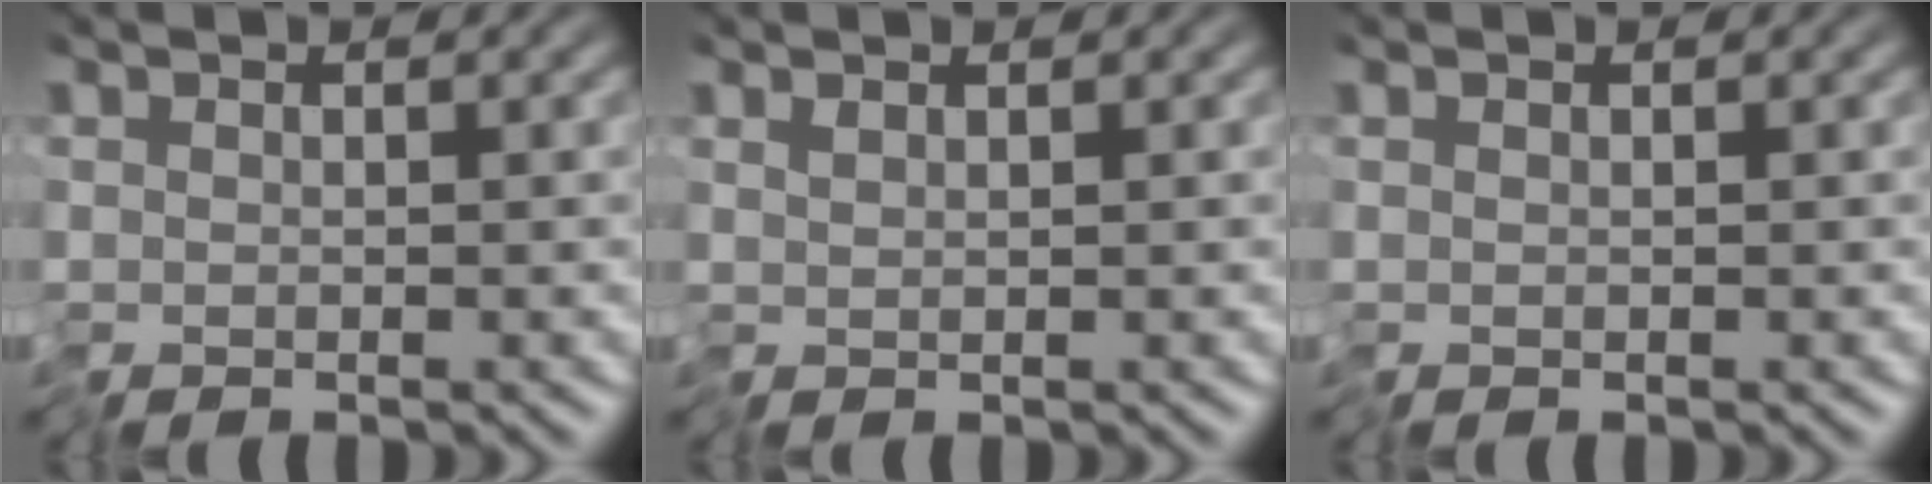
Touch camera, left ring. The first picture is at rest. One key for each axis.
{"total": 0.5, "fx": 0.4, "fy": -0.3, "fz": 0.2, "tx": -0.001, "ty": 0.002, "tz": 0.009}
{"total": 0.0}